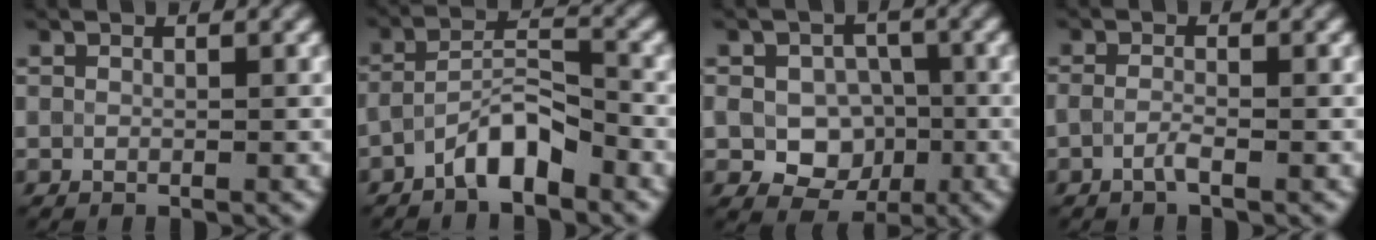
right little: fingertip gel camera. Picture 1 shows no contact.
{"total": 4.4, "force": [-2.8, 1.3, 3.0], "torque": [-0.057, 0.013, -0.055]}
{"total": 5.9, "force": [-1.1, 4.9, 3.2], "torque": [-0.039, -0.009, -0.025]}
{"total": 1.1, "force": [-0.7, 0.3, 0.9], "torque": [-0.018, -0.002, -0.015]}